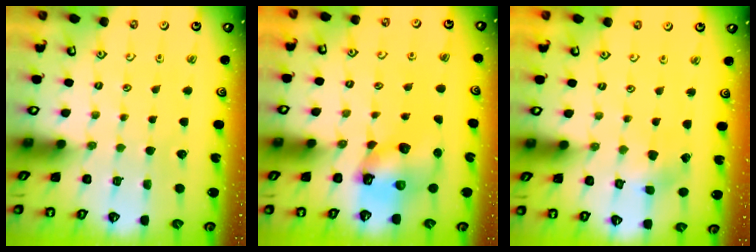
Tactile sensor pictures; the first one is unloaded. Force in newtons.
{"total": 6.8, "press": 6.8, "slide": 0.2}
{"total": 2.8, "press": 2.7, "slide": 0.4}